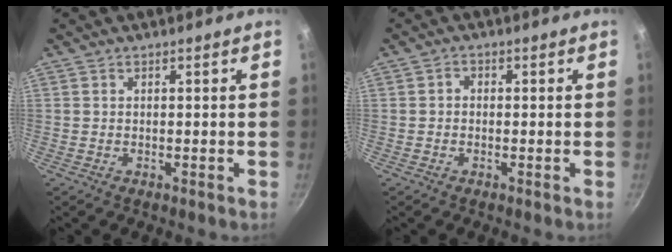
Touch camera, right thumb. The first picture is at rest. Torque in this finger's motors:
{"motor_torque": [0.06, -0.27, 0.00, -0.13, -0.02]}